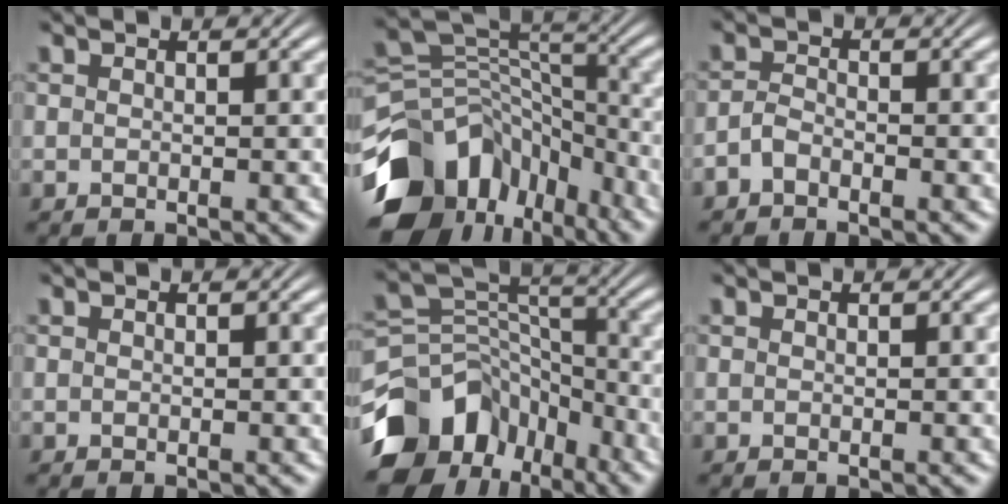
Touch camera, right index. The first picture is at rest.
{"total": 12.2, "force": [-4.7, 8.5, 7.3], "torque": [-0.124, -0.027, -0.073]}
{"total": 1.9, "force": [-1.6, 0.9, 0.5], "torque": [-0.013, -0.008, -0.029]}
{"total": 0.0}
{"total": 11.6, "force": [-5.0, 8.6, 6.1], "torque": [-0.096, -0.038, -0.073]}
{"total": 0.0}